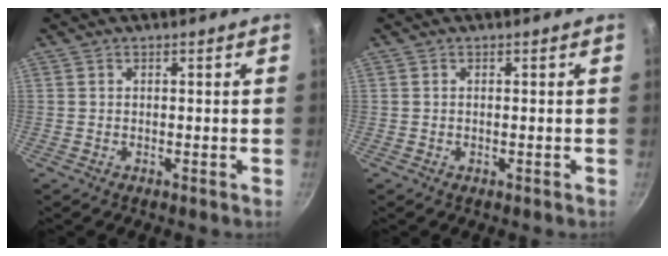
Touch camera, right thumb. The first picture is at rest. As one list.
[{"total": 0.0}]